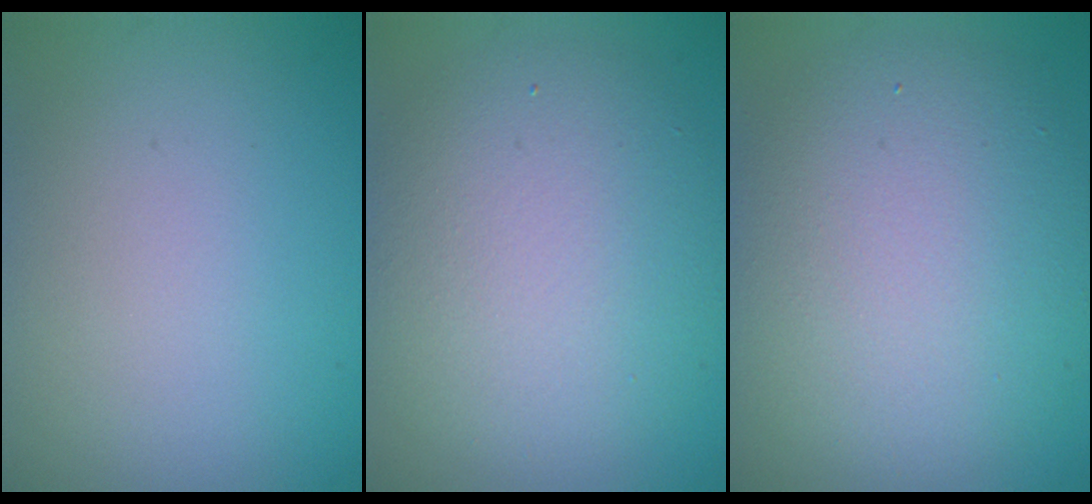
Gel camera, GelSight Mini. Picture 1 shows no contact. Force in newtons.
{"total": 7.3, "press": 7.3, "slide": 0.7}
{"total": 9.1, "press": 9.0, "slide": 0.7}